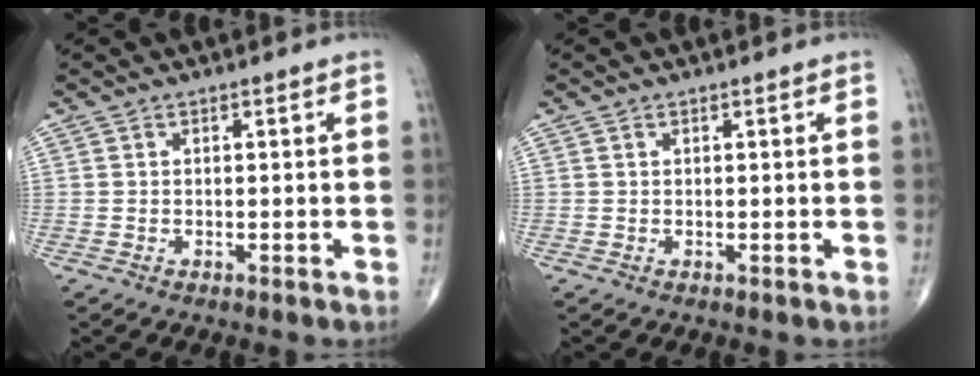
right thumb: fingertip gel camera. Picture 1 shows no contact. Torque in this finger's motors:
{"motor_torque": [-0.29, -0.12, -0.21, -0.07, 0.00]}